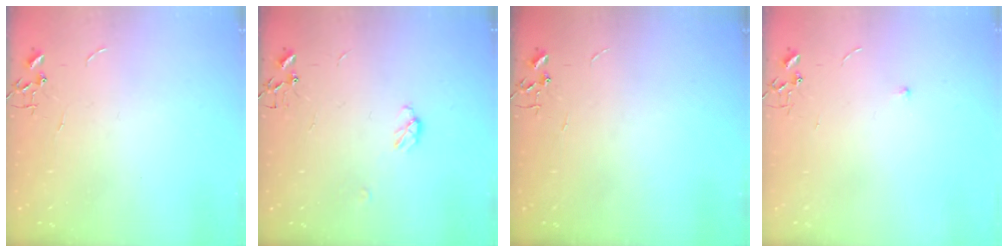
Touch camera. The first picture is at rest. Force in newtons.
{"total": 3.8, "press": 3.7, "slide": 0.4}
{"total": 0.0}
{"total": 4.7, "press": 4.7, "slide": 0.6}